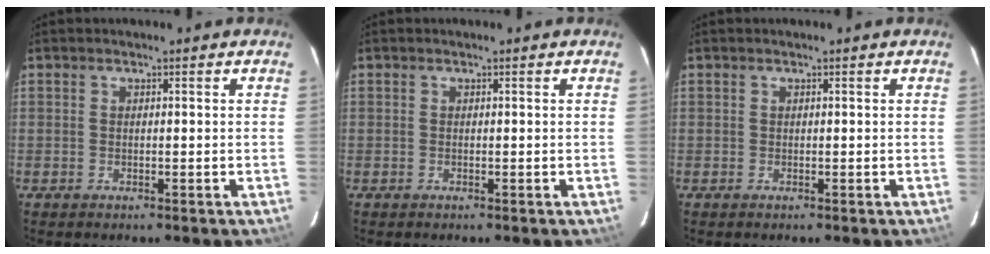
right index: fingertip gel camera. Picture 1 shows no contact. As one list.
[{"total": 0.0}, {"total": 0.0}]